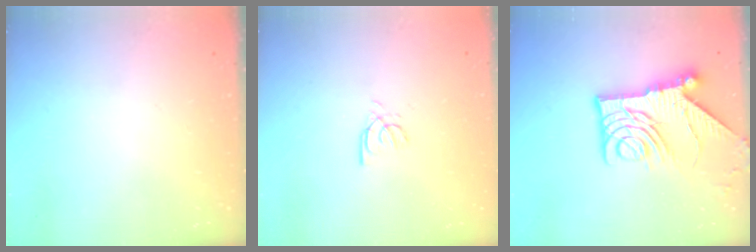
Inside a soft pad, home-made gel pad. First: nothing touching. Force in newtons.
{"total": 3.7, "press": 3.7, "slide": 0.1}
{"total": 15.5, "press": 15.4, "slide": 1.7}